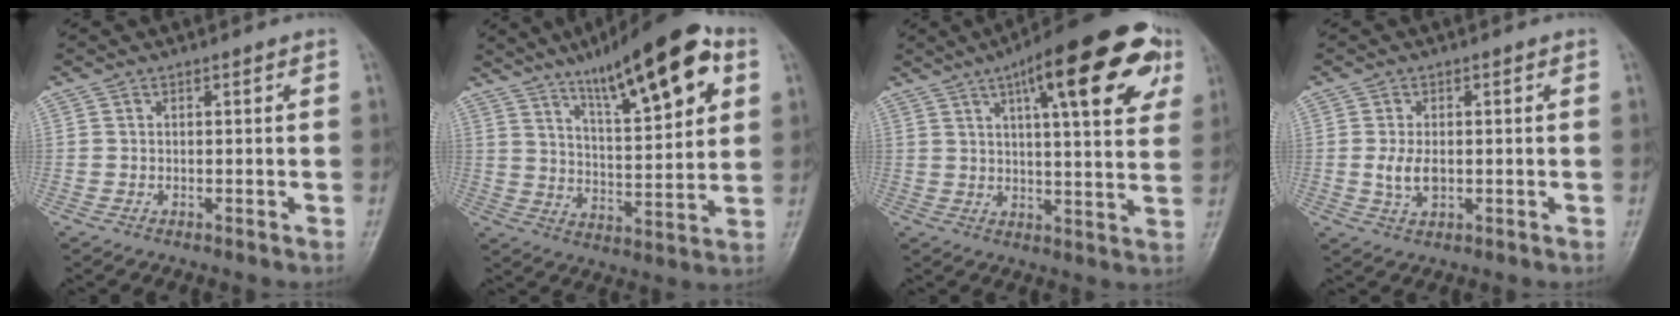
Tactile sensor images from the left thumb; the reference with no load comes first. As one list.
[{"total": 19.7, "force": [10.2, 5.7, 15.9], "torque": [-0.206, -0.030, 0.157]}, {"total": 21.3, "force": [9.8, 6.2, 17.8], "torque": [-0.225, -0.005, 0.129]}, {"total": 4.0, "force": [-0.2, 2.4, 3.2], "torque": [-0.063, -0.006, -0.004]}]